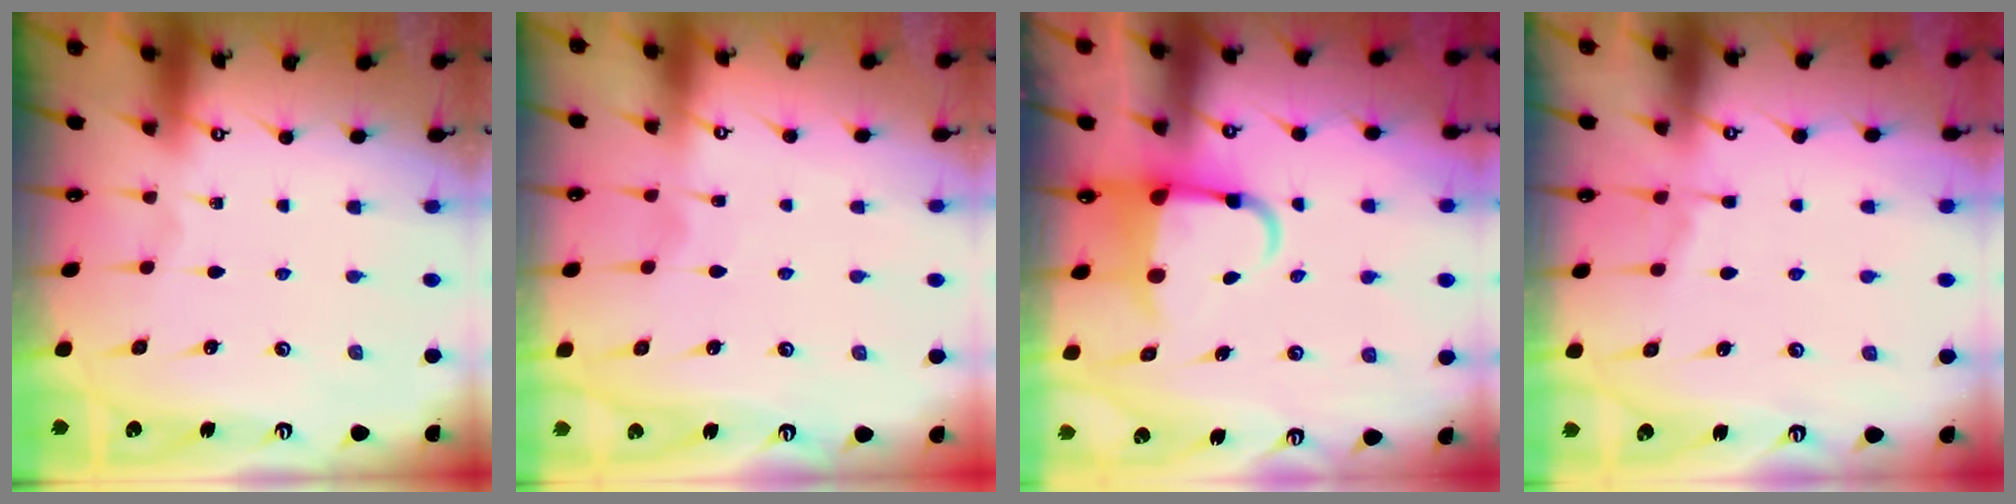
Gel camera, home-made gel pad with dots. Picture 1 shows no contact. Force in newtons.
{"total": 3.5, "press": 3.4, "slide": 0.4}
{"total": 5.3, "press": 5.1, "slide": 1.2}
{"total": 3.3, "press": 3.3, "slide": 0.3}